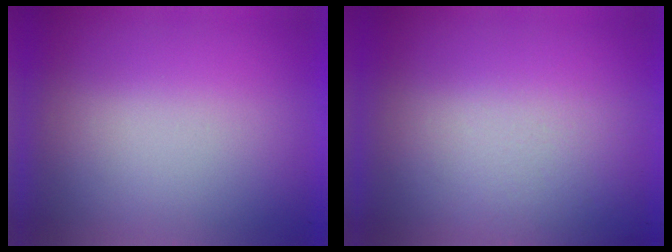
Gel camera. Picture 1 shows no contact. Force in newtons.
{"total": 2.7}